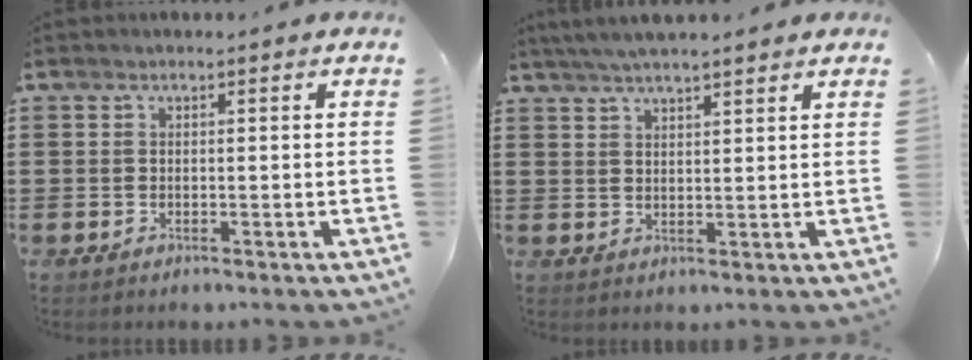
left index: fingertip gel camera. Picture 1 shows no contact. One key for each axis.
{"total": 3.3, "fx": 3.0, "fy": -0.2, "fz": 1.2, "tx": -0.033, "ty": -0.004, "tz": 0.055}